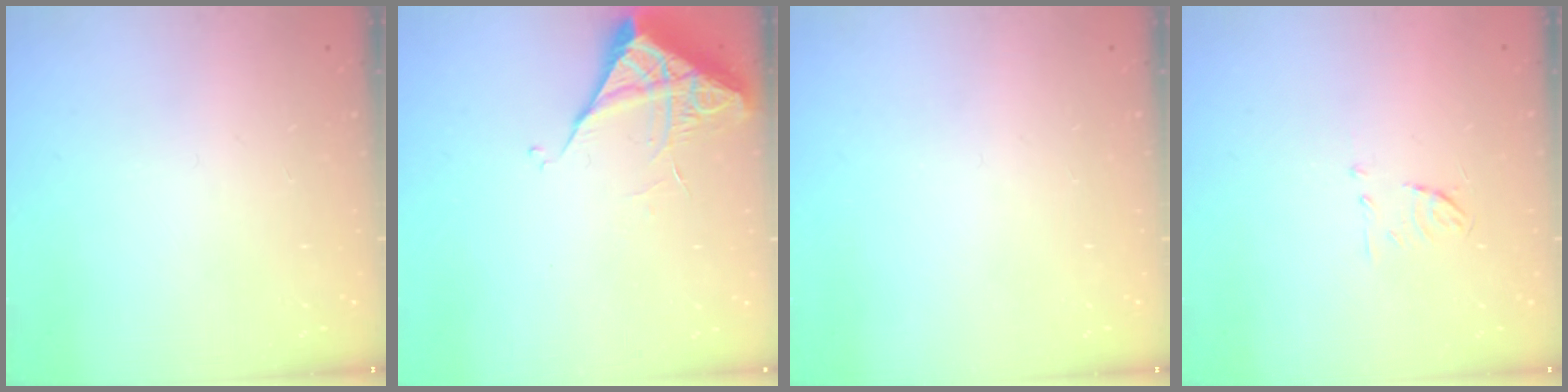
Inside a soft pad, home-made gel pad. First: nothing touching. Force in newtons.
{"total": 5.8, "press": 5.8, "slide": 0.2}
{"total": 0.0}
{"total": 5.3, "press": 5.2, "slide": 0.8}